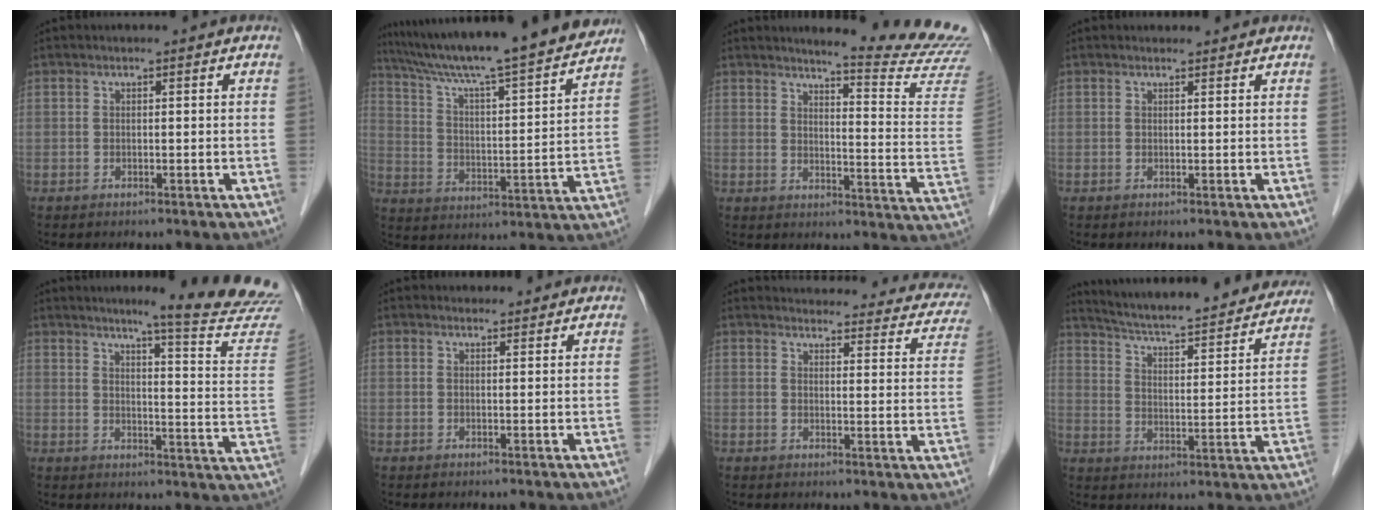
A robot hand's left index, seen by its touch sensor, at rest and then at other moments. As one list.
[{"total": 22.8, "force": [20.2, 0.2, 10.5], "torque": [-0.174, -0.013, 0.300]}, {"total": 16.1, "force": [15.6, -1.9, 3.6], "torque": [-0.052, -0.139, 0.169]}, {"total": 1.7, "force": [1.6, 0.5, 0.1], "torque": [-0.009, 0.011, 0.021]}, {"total": 16.6, "force": [15.1, -1.5, 6.6], "torque": [-0.080, -0.104, 0.165]}, {"total": 2.3, "force": [2.2, 0.9, 0.1], "torque": [-0.003, 0.013, 0.026]}, {"total": 21.5, "force": [20.1, 5.6, 5.4], "torque": [-0.042, -0.034, 0.207]}, {"total": 25.5, "force": [23.4, 3.5, 9.6], "torque": [-0.151, -0.030, 0.305]}]